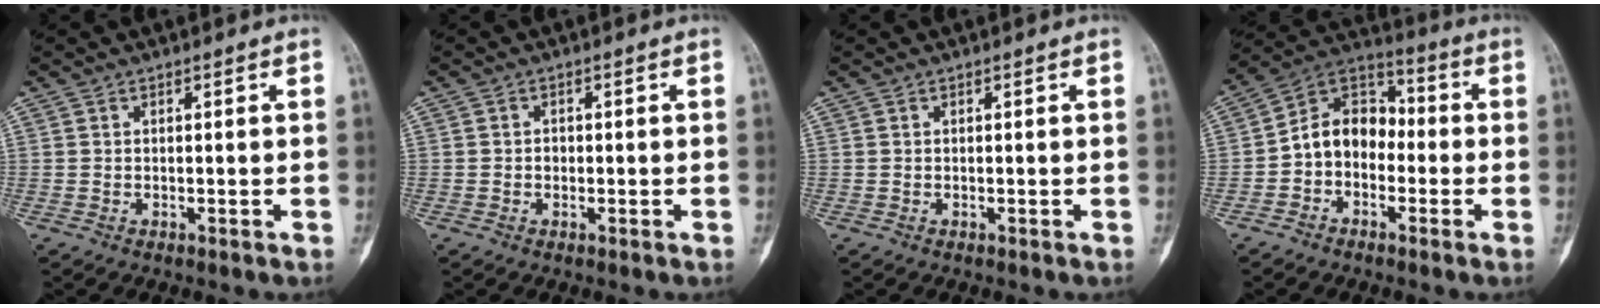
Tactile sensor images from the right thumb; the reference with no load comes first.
{"total": 1.2, "force": [-0.2, 1.1, 0.5], "torque": [-0.004, 0.004, -0.003]}
{"total": 0.0}
{"total": 10.8, "force": [-1.9, 8.3, 6.7], "torque": [-0.086, 0.045, -0.050]}